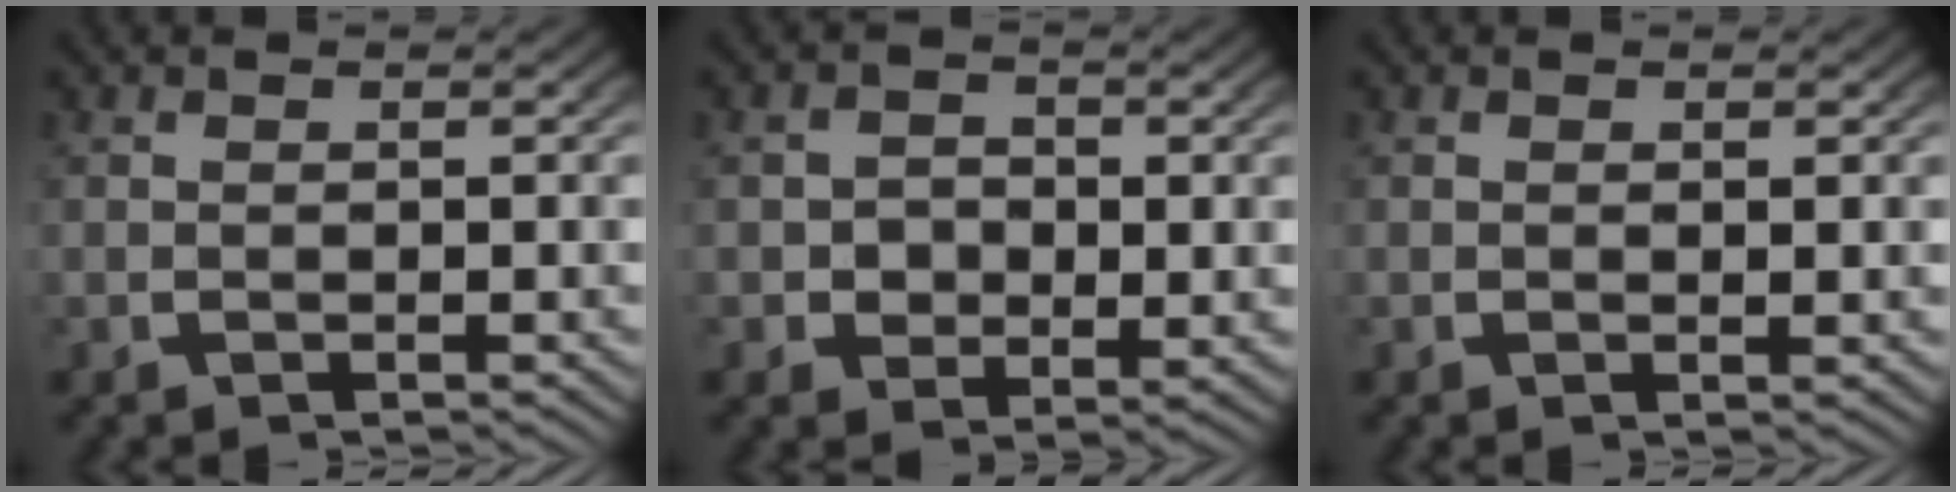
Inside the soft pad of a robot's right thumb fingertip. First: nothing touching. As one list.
[{"total": 2.9, "force": [-0.2, 2.4, 1.6], "torque": [-0.029, -0.014, 0.003]}, {"total": 0.6, "force": [0.3, 0.1, 0.4], "torque": [-0.004, -0.001, 0.007]}]